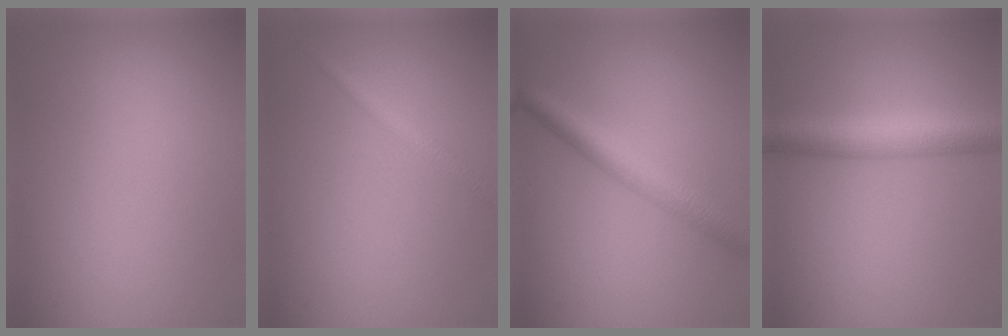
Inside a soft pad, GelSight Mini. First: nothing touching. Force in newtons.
{"total": 1.6, "press": 1.6, "slide": 0.0}
{"total": 4.6, "press": 4.6, "slide": 0.2}
{"total": 5.1, "press": 5.1, "slide": 0.1}